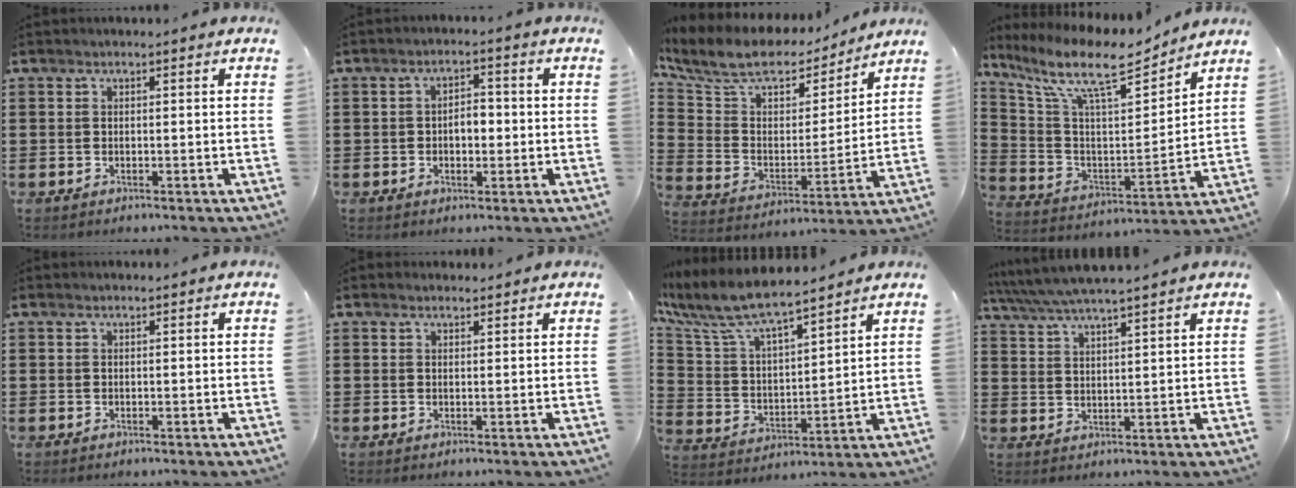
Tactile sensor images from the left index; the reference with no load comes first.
{"total": 3.5, "force": [-0.4, 2.0, 2.9], "torque": [-0.050, 0.003, -0.014]}
{"total": 10.7, "force": [9.0, 3.7, 4.3], "torque": [-0.120, -0.055, 0.156]}
{"total": 12.5, "force": [9.5, 3.1, 7.5], "torque": [-0.175, -0.049, 0.161]}
{"total": 0.0}
{"total": 1.0, "force": [1.0, 0.3, 0.2], "torque": [-0.005, 0.002, 0.020]}
{"total": 8.1, "force": [7.1, 1.6, 3.6], "torque": [-0.103, -0.038, 0.120]}
{"total": 4.9, "force": [4.5, -0.2, 1.9], "torque": [-0.051, -0.020, 0.079]}